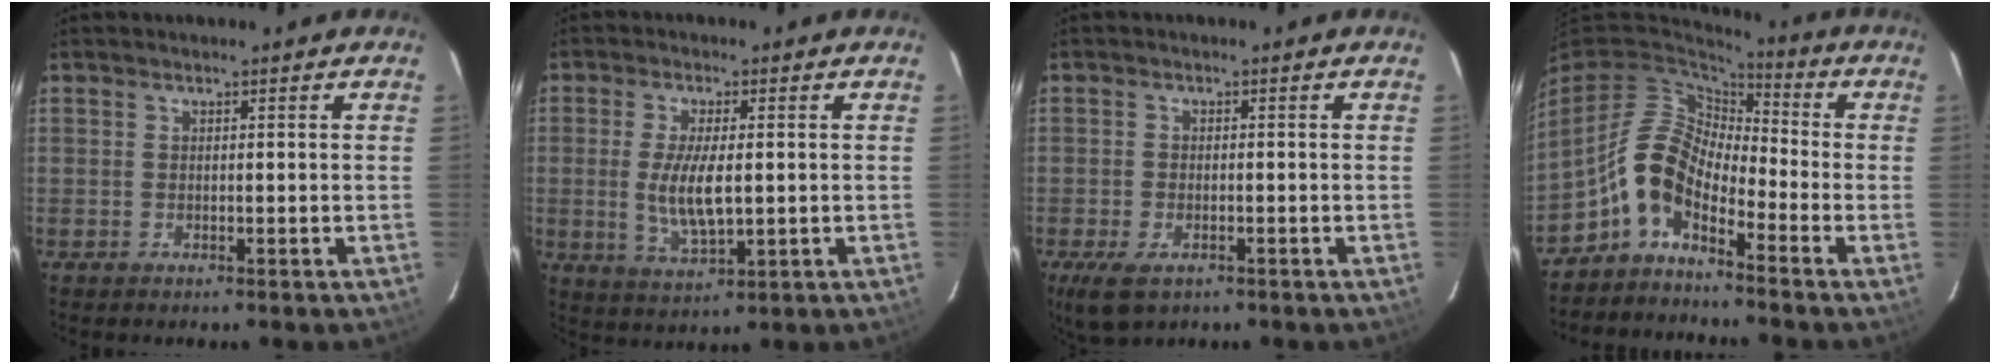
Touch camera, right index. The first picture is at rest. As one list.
[{"total": 8.0, "force": [-0.4, 2.9, 7.5], "torque": [-0.148, -0.011, -0.002]}, {"total": 5.7, "force": [-3.3, 2.9, 3.6], "torque": [-0.087, -0.019, -0.058]}, {"total": 9.1, "force": [-4.7, 4.9, 6.1], "torque": [-0.123, 0.018, -0.107]}]